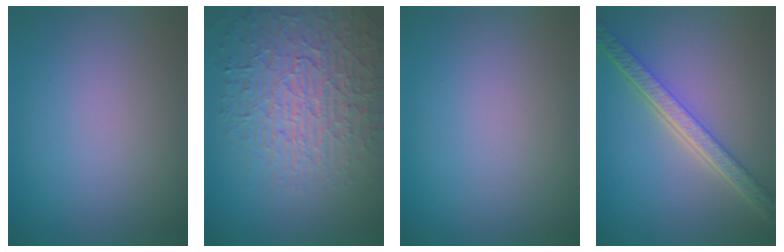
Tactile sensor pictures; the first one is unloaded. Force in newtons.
{"total": 7.4, "press": 7.2, "slide": 1.7}
{"total": 0.0}
{"total": 5.8, "press": 4.5, "slide": 3.7}